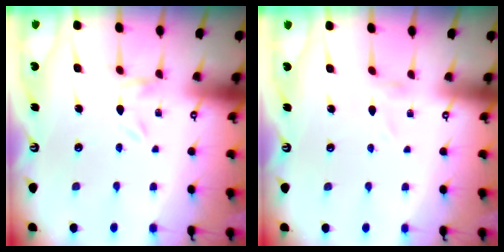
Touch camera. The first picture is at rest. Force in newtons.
{"total": 1.1, "press": 1.1, "slide": 0.1}